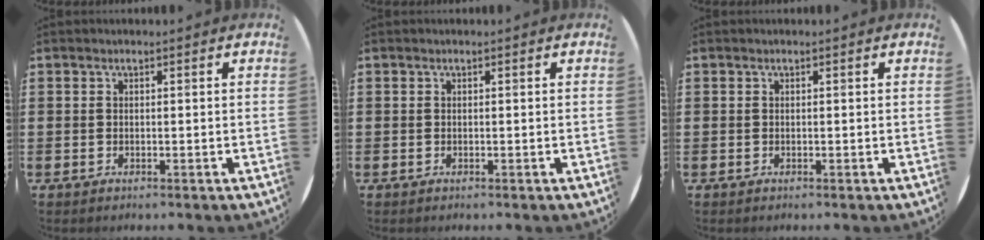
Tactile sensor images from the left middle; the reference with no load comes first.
{"total": 0.0}
{"total": 0.0}